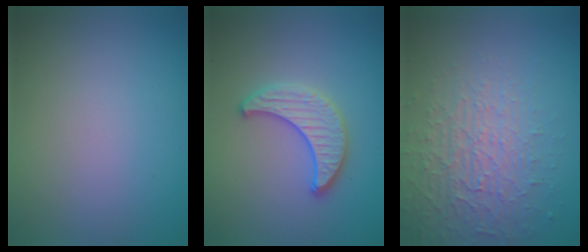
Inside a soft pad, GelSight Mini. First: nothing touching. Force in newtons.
{"total": 3.3, "press": 3.2, "slide": 0.7}
{"total": 3.7, "press": 3.4, "slide": 1.3}